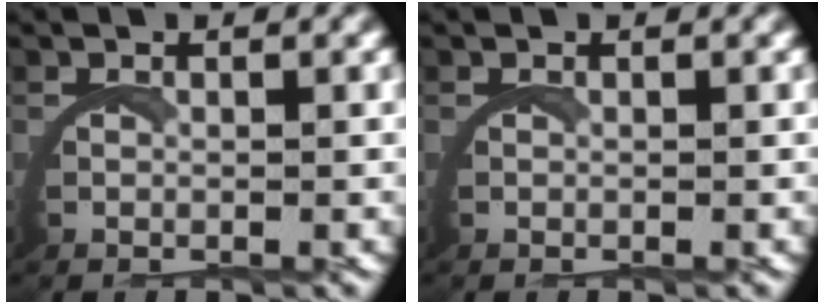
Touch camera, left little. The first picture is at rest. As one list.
[{"total": 1.6, "force": [0.2, -1.5, -0.5], "torque": [0.009, -0.005, 0.012]}]